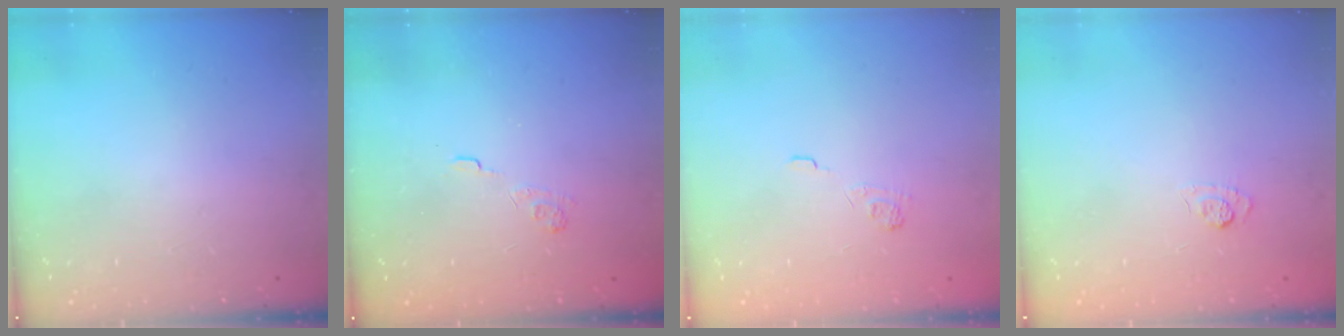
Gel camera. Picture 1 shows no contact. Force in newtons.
{"total": 3.4, "press": 3.1, "slide": 1.6}
{"total": 2.3, "press": 1.9, "slide": 1.4}
{"total": 2.1, "press": 1.6, "slide": 1.3}